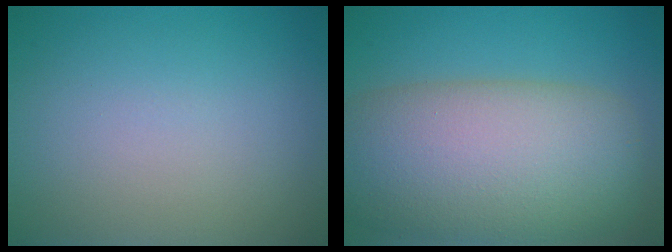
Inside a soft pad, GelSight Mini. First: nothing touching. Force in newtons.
{"total": 12.4, "press": 12.4, "slide": 0.7}